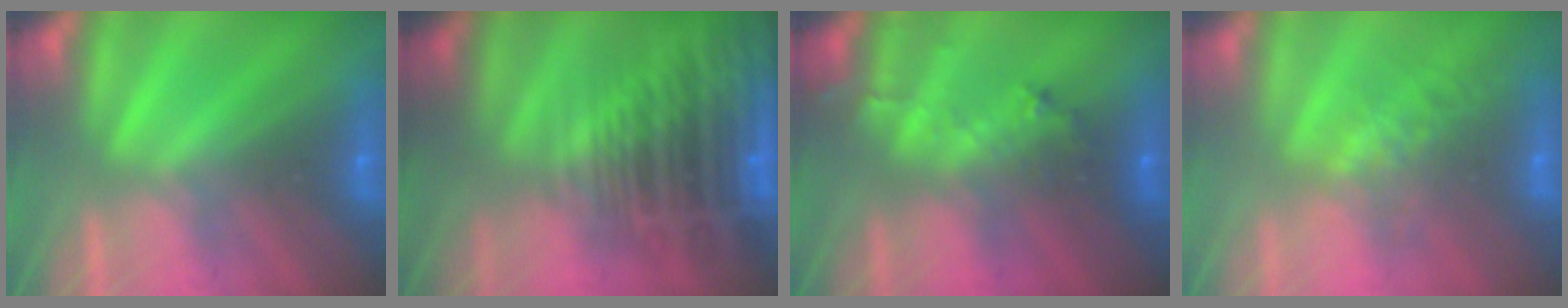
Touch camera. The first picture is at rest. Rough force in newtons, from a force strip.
{"total": 7.8}
{"total": 2.8}
{"total": 4.2}